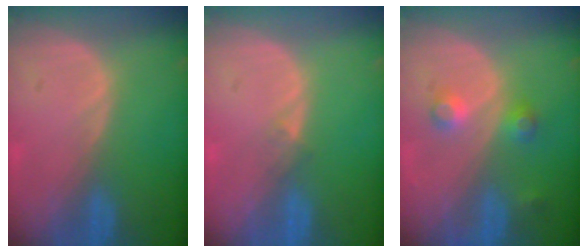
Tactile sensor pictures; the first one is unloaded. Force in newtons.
{"total": 1.2, "press": 0.9, "slide": 0.9}
{"total": 3.6, "press": 3.5, "slide": 1.0}